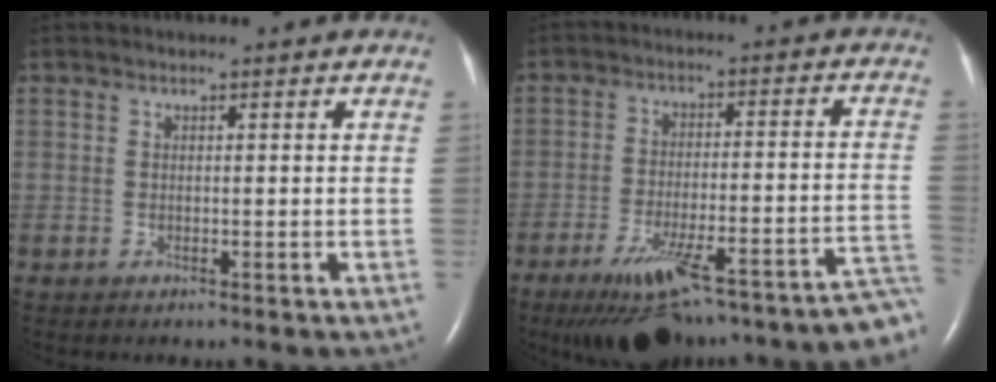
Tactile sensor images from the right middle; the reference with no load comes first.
{"total": 20.5, "force": [-16.2, 3.2, 12.2], "torque": [-0.094, 0.023, -0.228]}